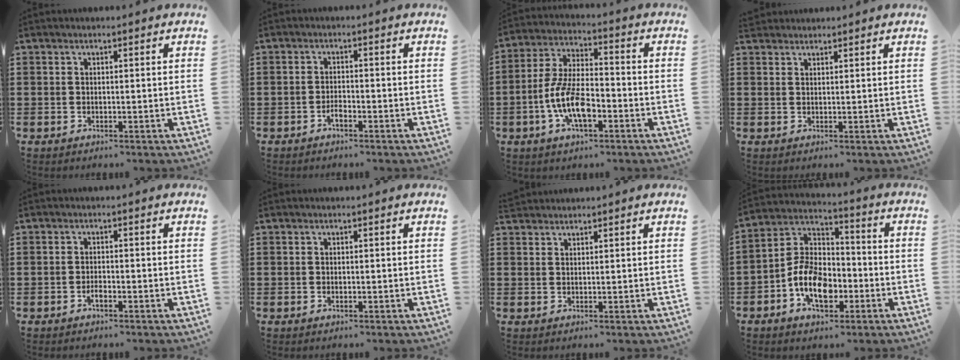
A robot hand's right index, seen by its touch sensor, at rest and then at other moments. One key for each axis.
{"total": 1.7, "fx": -1.2, "fy": 0.5, "fz": 1.0, "tx": -0.023, "ty": -0.003, "tz": -0.022}
{"total": 9.3, "fx": -3.2, "fy": 4.1, "fz": 7.7, "tx": -0.175, "ty": -0.004, "tz": -0.065}
{"total": 1.5, "fx": 1.4, "fy": 0.6, "fz": -0.1, "tx": -0.001, "ty": 0.005, "tz": 0.029}
{"total": 1.4, "fx": -1.0, "fy": 0.3, "fz": 0.9, "tx": -0.020, "ty": -0.005, "tz": -0.016}
{"total": 0.0}
{"total": 1.5, "fx": 1.4, "fy": 0.3, "fz": -0.2, "tx": 0.000, "ty": 0.003, "tz": 0.029}
{"total": 9.9, "fx": -3.5, "fy": 6.2, "fz": 6.9, "tx": -0.146, "ty": 0.007, "tz": -0.067}